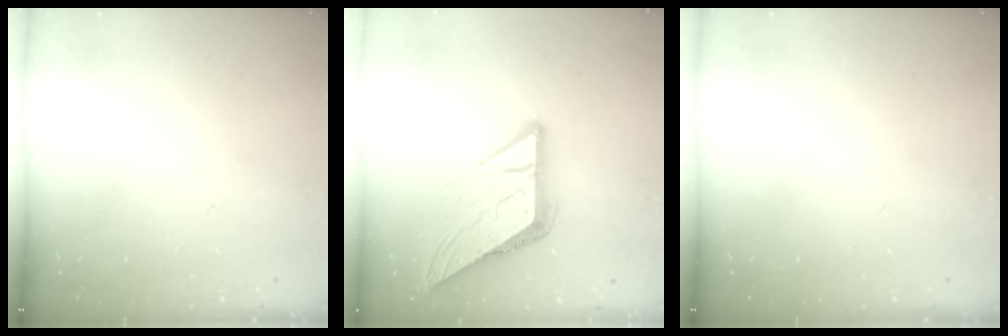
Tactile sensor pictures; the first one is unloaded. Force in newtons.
{"total": 11.5, "press": 11.4, "slide": 1.1}
{"total": 0.0}